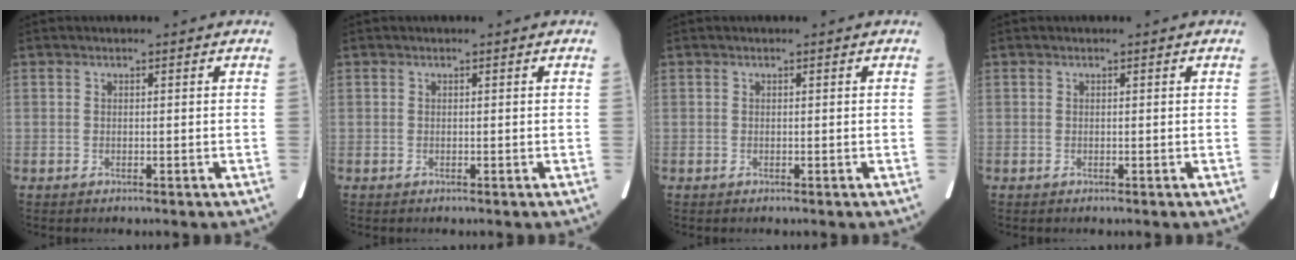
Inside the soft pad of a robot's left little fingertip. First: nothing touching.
{"total": 0.0}
{"total": 0.0}
{"total": 0.0}